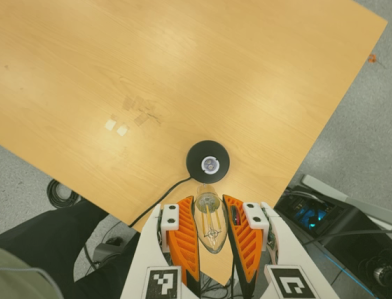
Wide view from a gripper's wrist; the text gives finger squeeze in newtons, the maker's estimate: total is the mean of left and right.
{"total": 21.7, "left": 24.4, "right": 18.9}